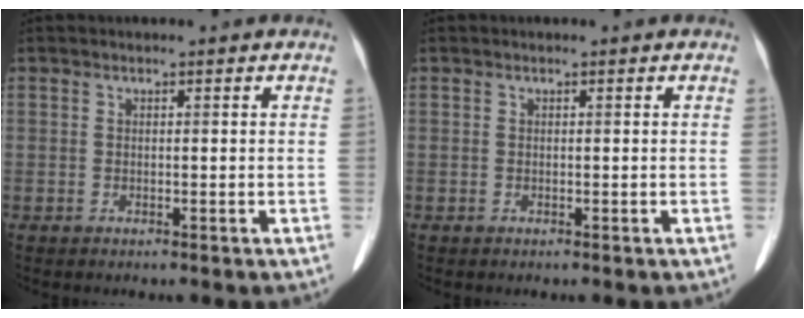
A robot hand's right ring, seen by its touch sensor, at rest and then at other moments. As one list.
[{"total": 0.0}]